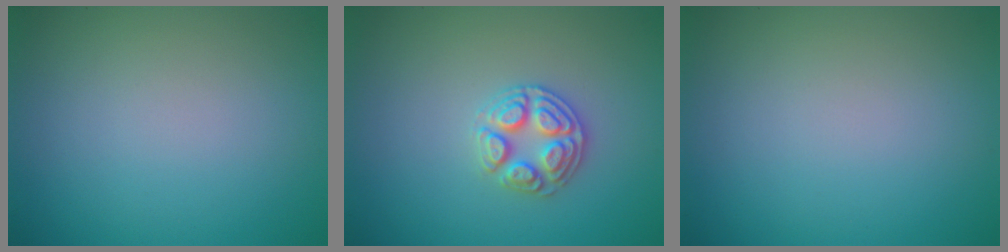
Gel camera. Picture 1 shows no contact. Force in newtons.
{"total": 2.9, "press": 2.9, "slide": 0.1}
{"total": 0.0}